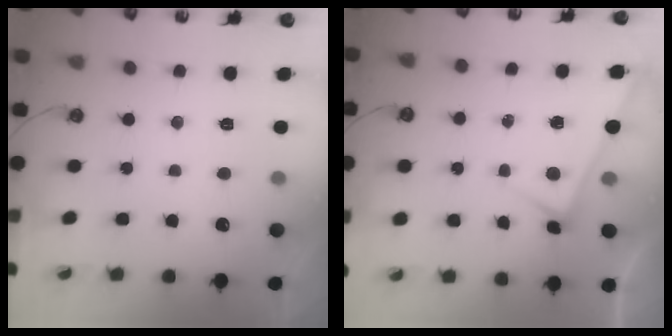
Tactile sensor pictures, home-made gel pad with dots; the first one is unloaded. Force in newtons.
{"total": 5.2, "press": 5.2, "slide": 0.3}